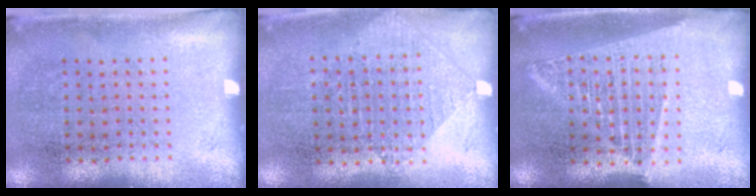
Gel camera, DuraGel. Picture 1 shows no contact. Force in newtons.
{"total": 1.0, "press": 0.9, "slide": 0.3}
{"total": 1.7, "press": 1.5, "slide": 0.8}